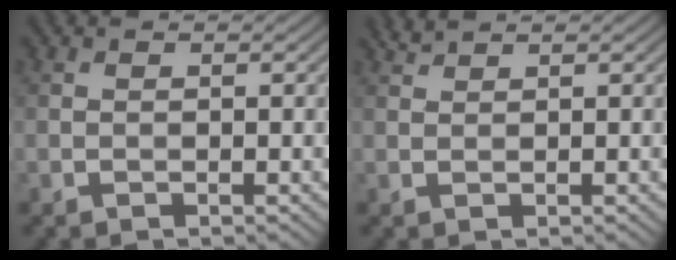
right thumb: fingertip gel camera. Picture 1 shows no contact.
{"total": 1.3, "force": [1.2, 0.0, 0.5], "torque": [-0.017, 0.007, 0.026]}